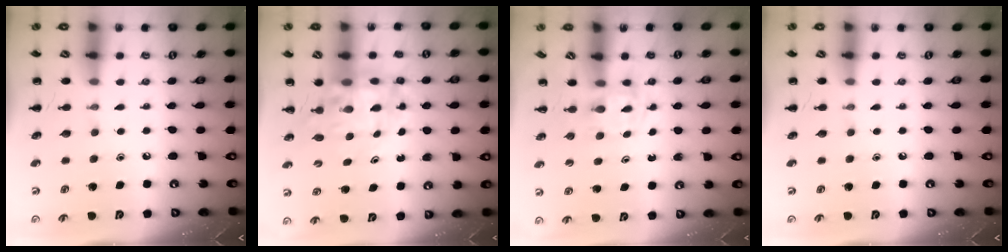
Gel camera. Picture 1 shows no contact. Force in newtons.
{"total": 7.9, "press": 7.8, "slide": 1.7}
{"total": 2.5, "press": 2.1, "slide": 1.2}
{"total": 0.0}